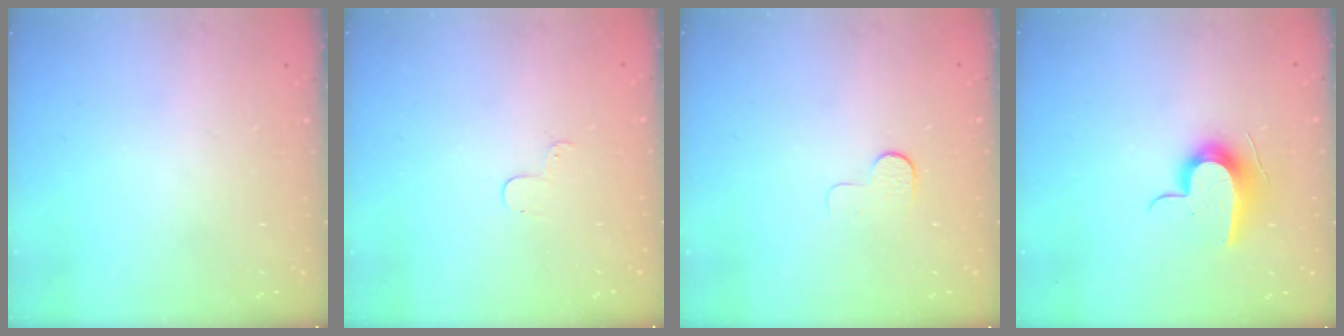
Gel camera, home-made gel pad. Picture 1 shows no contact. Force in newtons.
{"total": 2.9, "press": 2.9, "slide": 0.3}
{"total": 4.9, "press": 4.8, "slide": 0.5}
{"total": 10.7, "press": 10.7, "slide": 0.4}